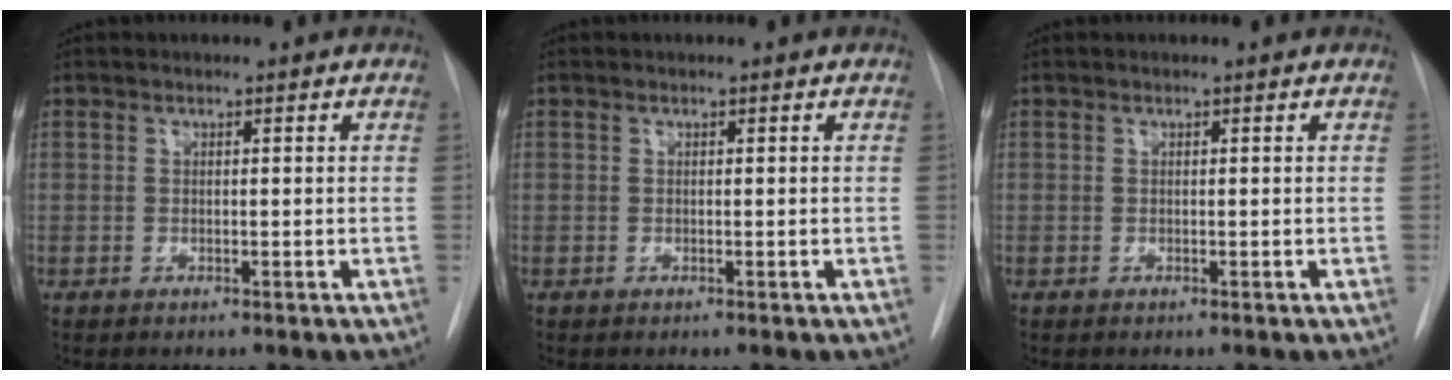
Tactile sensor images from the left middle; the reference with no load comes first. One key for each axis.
{"total": 0.0}
{"total": 0.0}